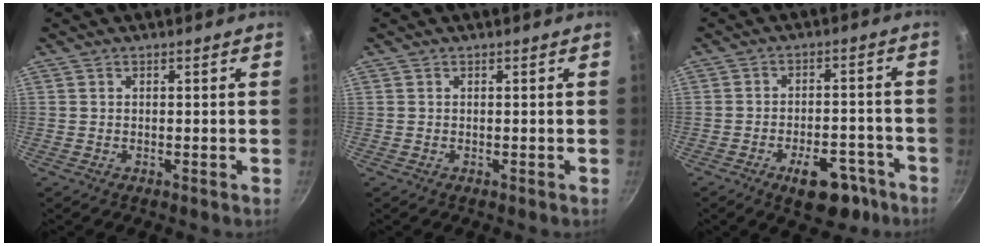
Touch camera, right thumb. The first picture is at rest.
{"total": 0.0}
{"total": 9.7, "force": [-5.7, 4.7, 6.3], "torque": [-0.073, 0.034, -0.079]}